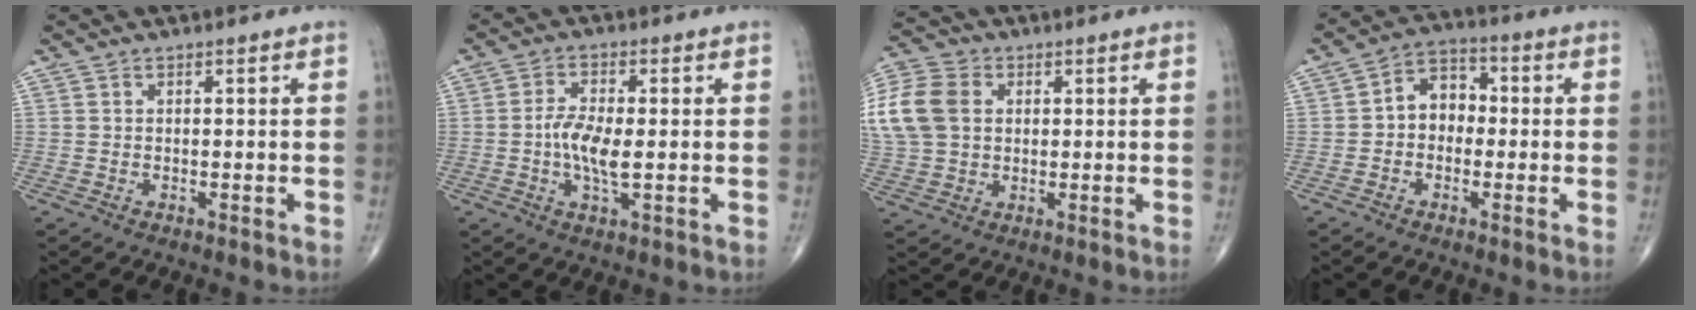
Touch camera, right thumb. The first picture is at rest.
{"total": 6.6, "force": [-0.6, 2.2, 6.2], "torque": [-0.130, -0.004, -0.016]}
{"total": 20.2, "force": [4.4, 15.6, 12.0], "torque": [-0.315, 0.047, 0.094]}
{"total": 7.0, "force": [-0.4, 5.4, 4.4], "torque": [-0.044, 0.028, -0.020]}